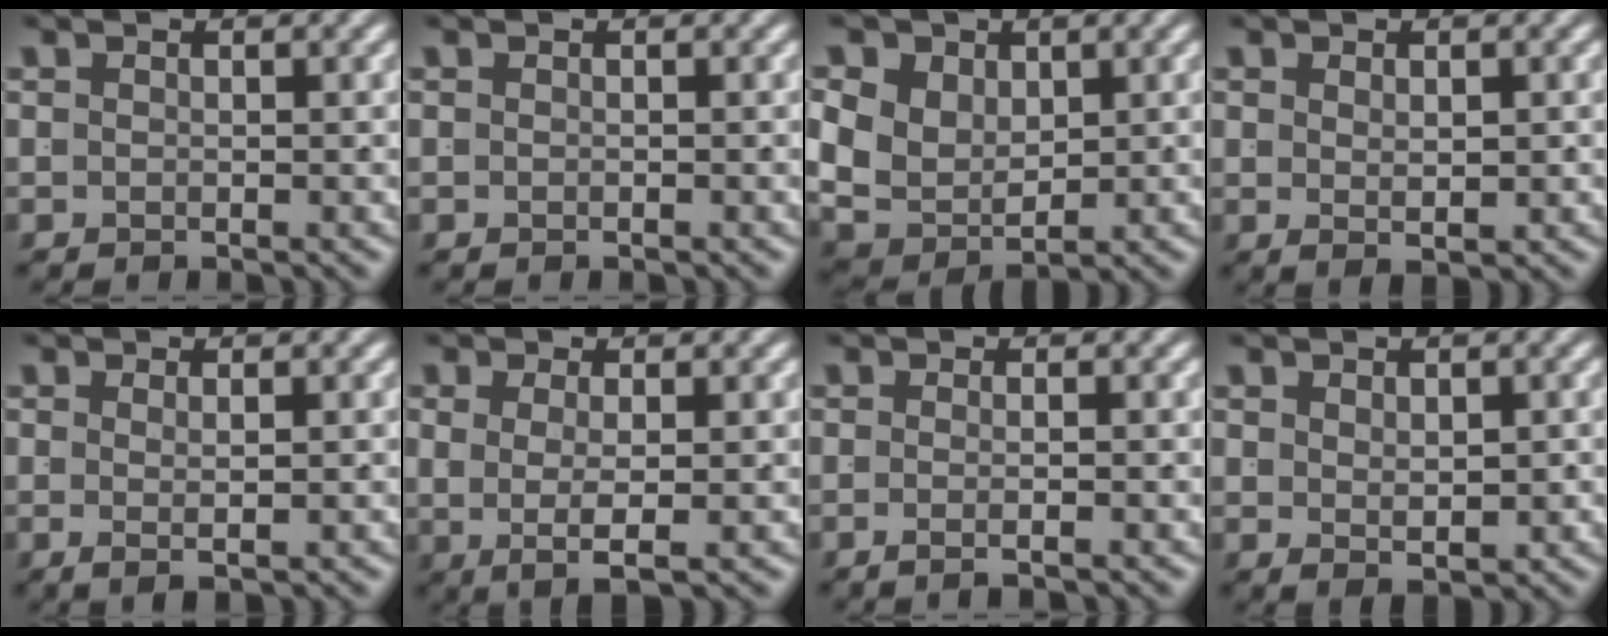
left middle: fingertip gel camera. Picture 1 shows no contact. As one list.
[{"total": 0.0}, {"total": 9.0, "force": [0.2, 7.6, 4.7], "torque": [-0.139, -0.036, 0.013]}, {"total": 1.6, "force": [0.1, -0.4, 1.5], "torque": [-0.018, -0.013, 0.015]}, {"total": 1.6, "force": [-0.1, -0.6, 1.4], "torque": [-0.016, -0.008, 0.006]}, {"total": 4.0, "force": [0.0, 1.3, 3.8], "torque": [-0.063, -0.008, 0.008]}, {"total": 1.6, "force": [-1.0, -0.6, 1.0], "torque": [-0.021, -0.004, -0.017]}, {"total": 2.0, "force": [0.0, 0.3, 1.9], "torque": [-0.026, -0.019, 0.019]}]